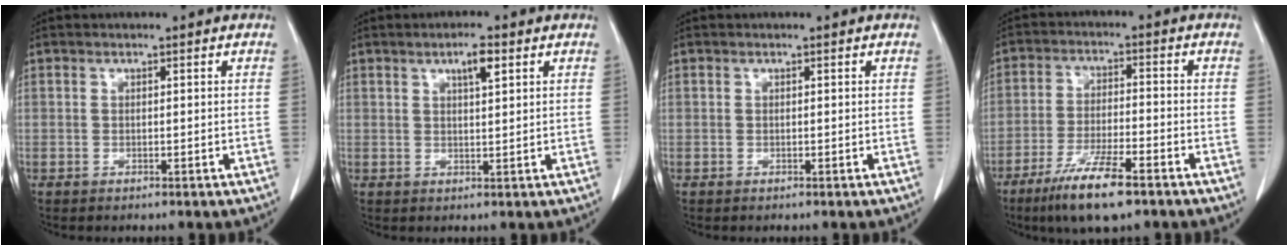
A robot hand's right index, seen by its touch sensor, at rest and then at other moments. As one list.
[{"total": 3.3, "force": [1.7, 0.6, 2.8], "torque": [-0.048, 0.001, 0.028]}, {"total": 0.0}, {"total": 10.1, "force": [-6.6, 1.4, 7.5], "torque": [-0.144, -0.022, -0.115]}]